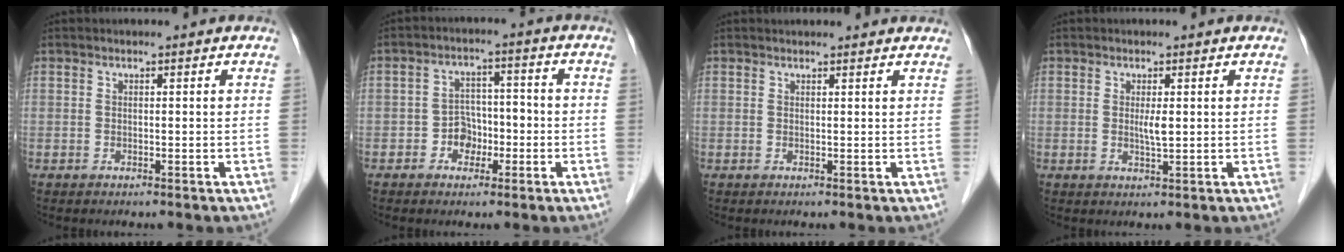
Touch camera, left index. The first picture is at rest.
{"total": 4.6, "force": [-1.8, 3.5, 2.3], "torque": [-0.038, 0.020, -0.032]}
{"total": 4.5, "force": [4.3, 0.8, 1.1], "torque": [-0.012, 0.026, 0.045]}
{"total": 1.9, "force": [0.3, 0.2, 1.9], "torque": [-0.038, -0.003, 0.005]}